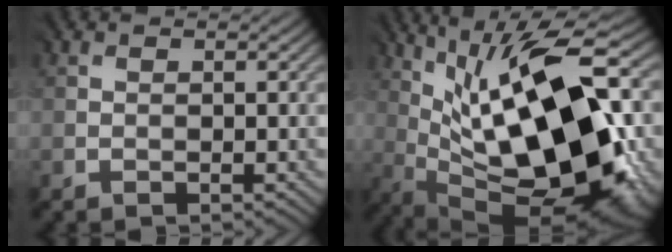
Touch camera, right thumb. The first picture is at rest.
{"total": 18.5, "force": [1.1, 7.9, 16.8], "torque": [-0.263, 0.025, 0.012]}